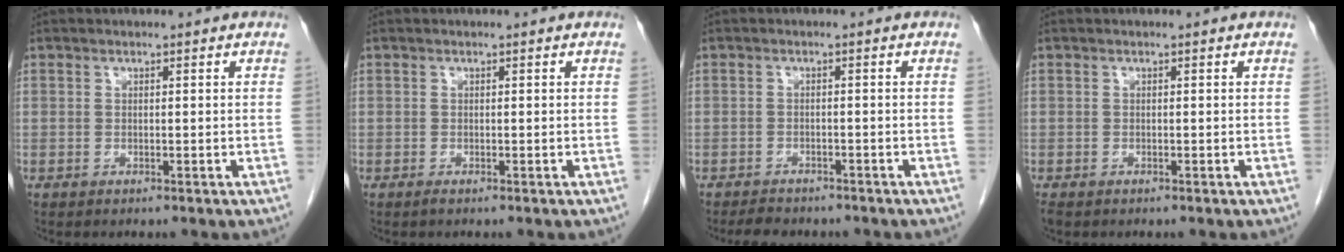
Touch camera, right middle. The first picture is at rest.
{"total": 0.0}
{"total": 4.3, "force": [-3.7, 1.6, 1.3], "torque": [-0.027, -0.005, -0.052]}
{"total": 1.2, "force": [-0.9, 0.6, 0.5], "torque": [-0.012, -0.002, -0.014]}